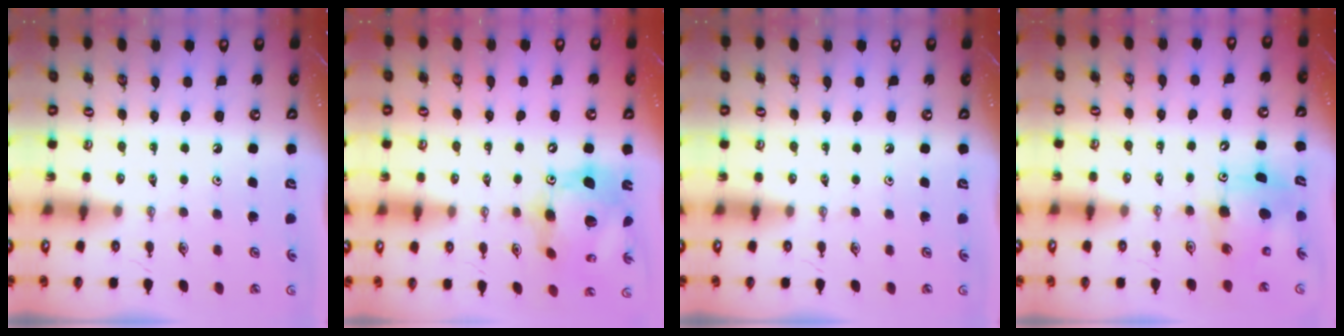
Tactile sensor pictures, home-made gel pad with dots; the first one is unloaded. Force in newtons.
{"total": 16.7, "press": 16.6, "slide": 1.6}
{"total": 0.0}
{"total": 8.3, "press": 8.1, "slide": 1.9}